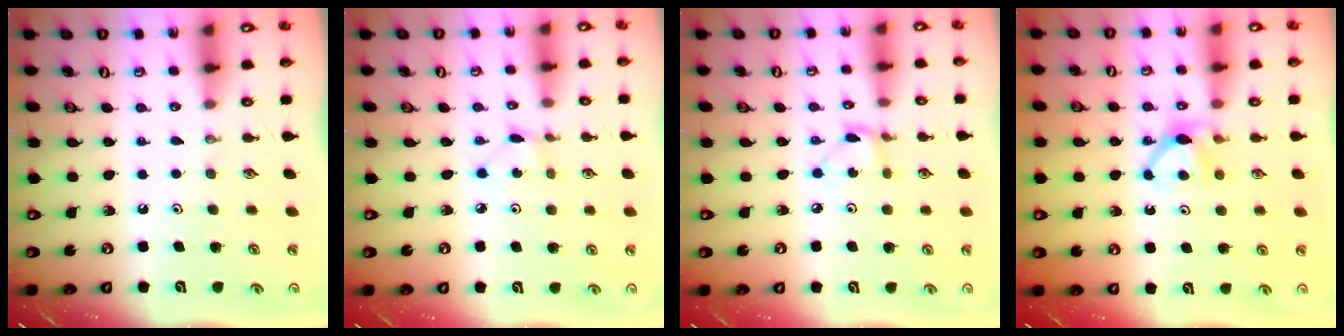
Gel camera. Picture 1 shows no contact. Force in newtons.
{"total": 1.3, "press": 1.3, "slide": 0.1}
{"total": 2.6, "press": 2.6, "slide": 0.3}
{"total": 5.4, "press": 5.3, "slide": 0.7}